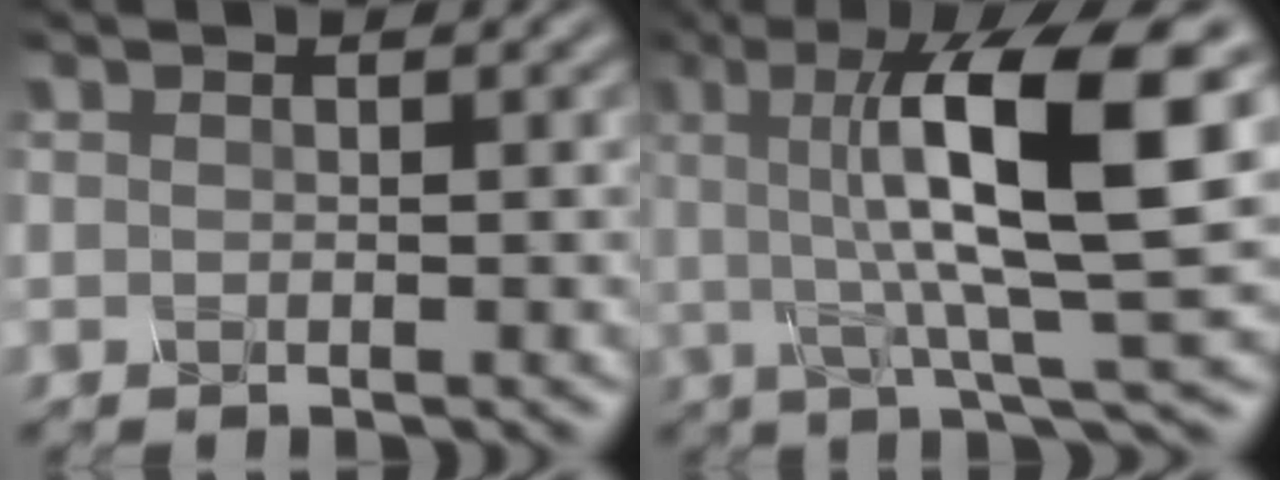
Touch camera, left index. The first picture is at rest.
{"total": 12.3, "force": [2.3, 2.8, 11.7], "torque": [-0.166, 0.008, 0.038]}